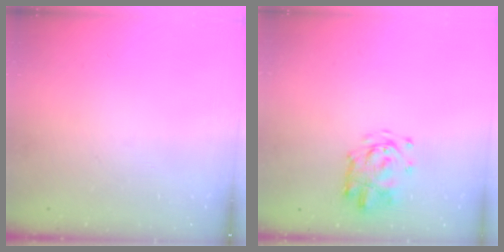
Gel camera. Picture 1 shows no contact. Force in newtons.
{"total": 3.3, "press": 3.2, "slide": 0.4}